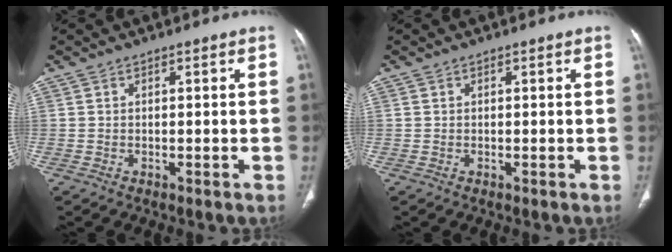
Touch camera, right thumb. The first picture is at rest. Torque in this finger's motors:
{"motor_torque": [-0.18, -0.21, -0.21, -0.20, 0.00]}